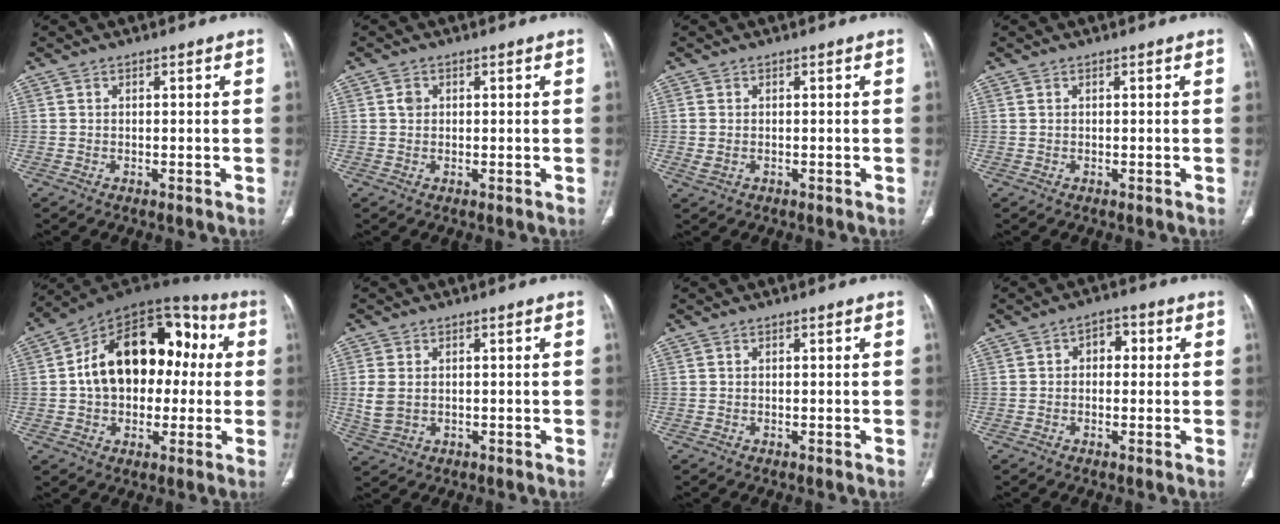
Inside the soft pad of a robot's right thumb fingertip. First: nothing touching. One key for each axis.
{"total": 1.5, "fx": 0.4, "fy": 1.2, "fz": 0.8, "tx": -0.012, "ty": 0.001, "tz": 0.008}
{"total": 1.7, "fx": -0.2, "fy": 1.2, "fz": 1.1, "tx": -0.034, "ty": 0.000, "tz": 0.000}
{"total": 0.0}
{"total": 22.2, "fx": 1.8, "fy": 14.6, "fz": 16.6, "tx": -0.230, "ty": 0.045, "tz": 0.023}
{"total": 4.7, "fx": 0.1, "fy": 3.4, "fz": 3.2, "tx": -0.078, "ty": -0.004, "tz": 0.009}
{"total": 0.0}
{"total": 3.8, "fx": 0.5, "fy": 2.7, "fz": 2.6, "tx": -0.019, "ty": 0.014, "tz": 0.000}